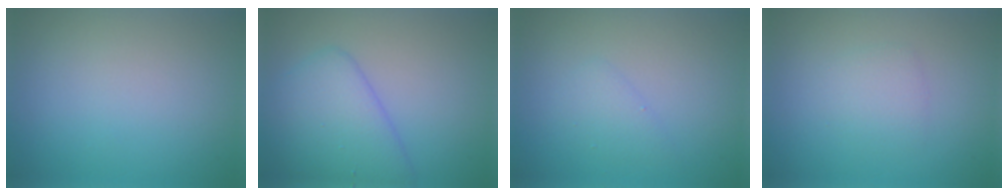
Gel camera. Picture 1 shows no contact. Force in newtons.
{"total": 5.4, "press": 5.4, "slide": 0.2}
{"total": 1.5, "press": 1.5, "slide": 0.1}
{"total": 1.7, "press": 1.7, "slide": 0.0}